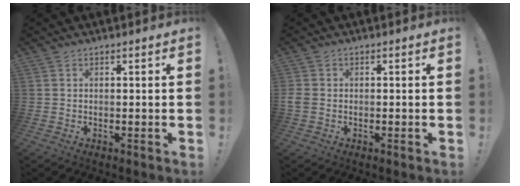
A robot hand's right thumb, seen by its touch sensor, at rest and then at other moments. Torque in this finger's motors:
{"motor_torque": [0.17, 0.09, 0.21, -0.07, 0.03]}